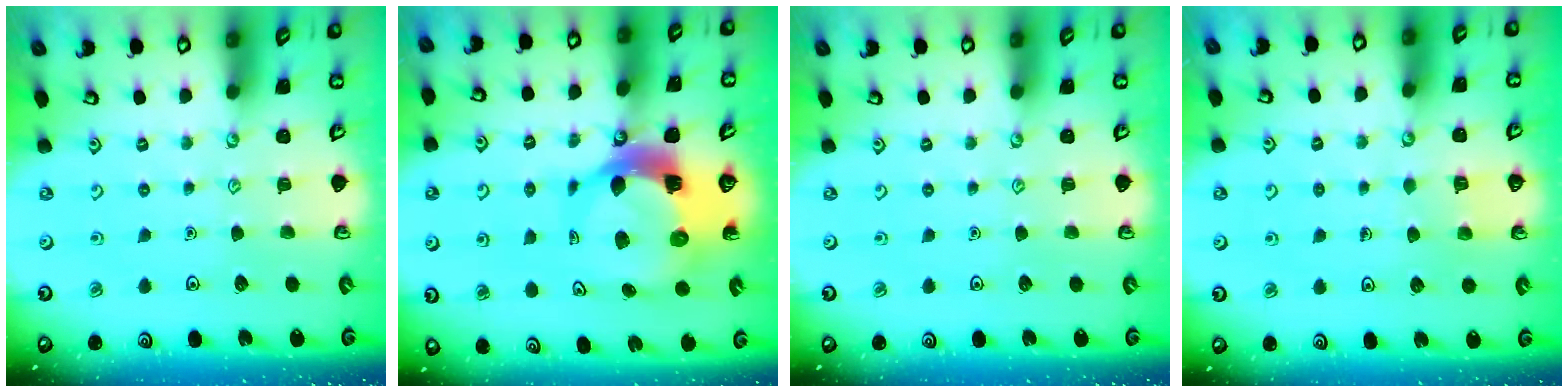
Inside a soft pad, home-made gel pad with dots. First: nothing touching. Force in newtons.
{"total": 10.5, "press": 10.4, "slide": 1.3}
{"total": 0.0}
{"total": 2.2, "press": 2.2, "slide": 0.0}